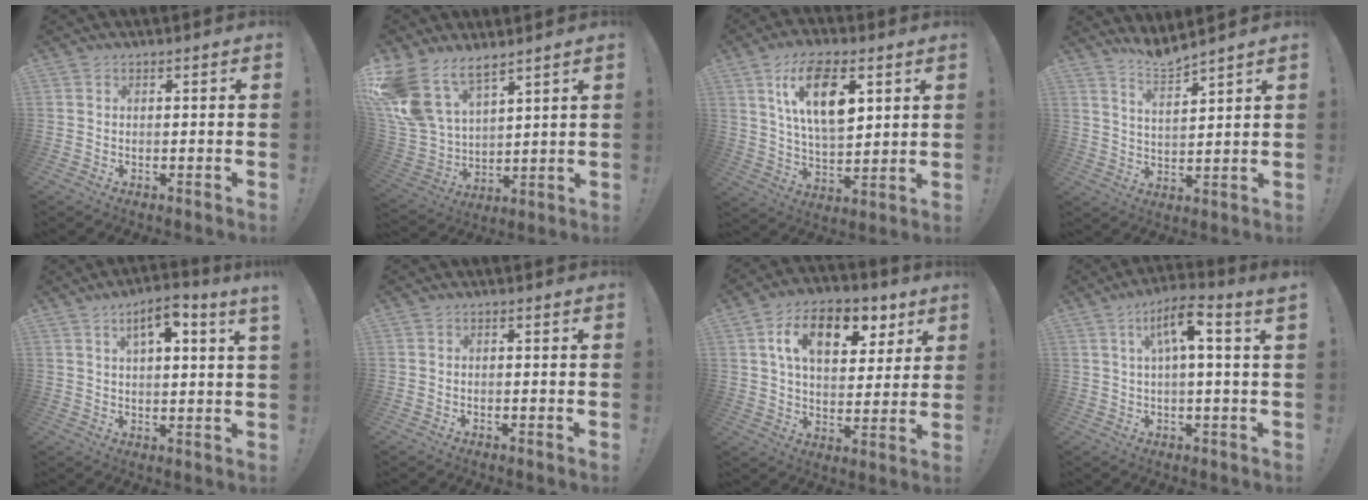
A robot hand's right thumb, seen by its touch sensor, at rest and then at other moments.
{"total": 15.0, "force": [10.4, 7.9, 7.4], "torque": [-0.176, -0.066, 0.203]}
{"total": 15.7, "force": [6.2, 7.5, 12.4], "torque": [-0.221, -0.006, 0.102]}
{"total": 6.3, "force": [6.0, -0.6, 1.9], "torque": [-0.053, -0.037, 0.109]}
{"total": 6.9, "force": [3.9, 1.1, 5.6], "torque": [-0.084, -0.015, 0.060]}
{"total": 0.5, "force": [-0.5, 0.1, 0.2], "torque": [-0.008, 0.002, -0.008]}
{"total": 15.3, "force": [6.6, 9.1, 10.5], "torque": [-0.158, -0.020, 0.113]}
{"total": 8.5, "force": [2.9, 0.7, 8.0], "torque": [-0.131, -0.008, 0.042]}